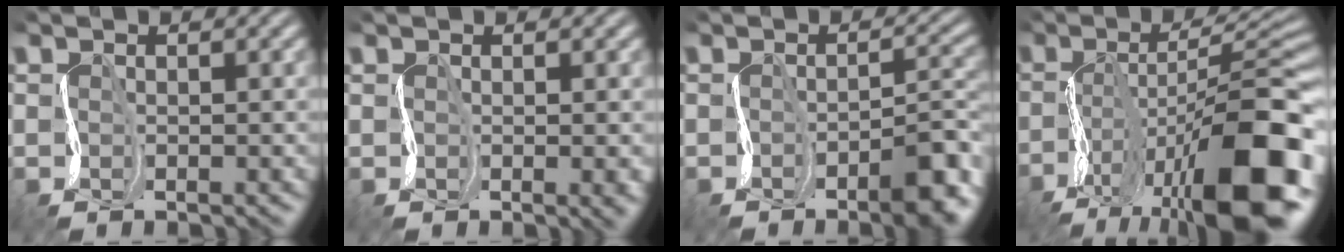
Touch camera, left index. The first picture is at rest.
{"total": 3.0, "force": [0.1, 1.1, 2.8], "torque": [-0.018, 0.000, 0.004]}
{"total": 5.5, "force": [-3.3, 1.4, 4.2], "torque": [-0.046, 0.002, -0.050]}
{"total": 15.0, "force": [-7.0, 5.8, 12.0], "torque": [-0.172, 0.017, -0.120]}